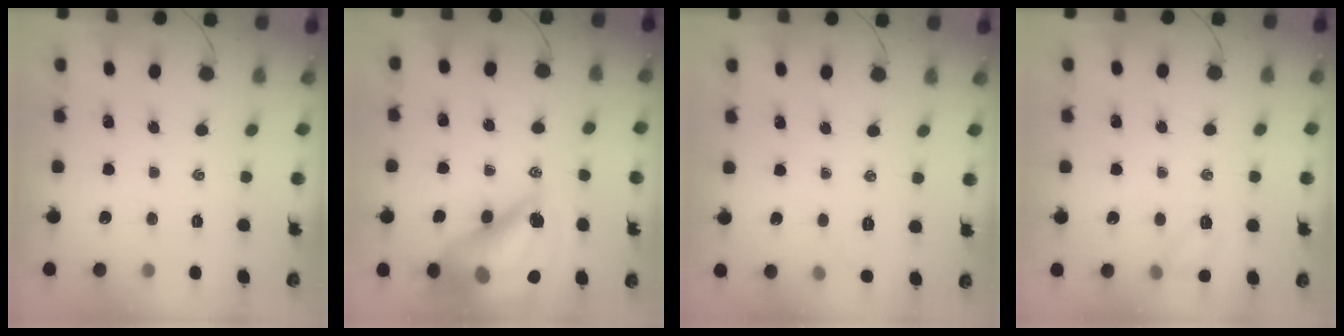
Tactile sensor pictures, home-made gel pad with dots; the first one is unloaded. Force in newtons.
{"total": 22.9, "press": 22.3, "slide": 5.0}
{"total": 4.3, "press": 4.2, "slide": 1.0}
{"total": 5.3, "press": 5.1, "slide": 1.3}